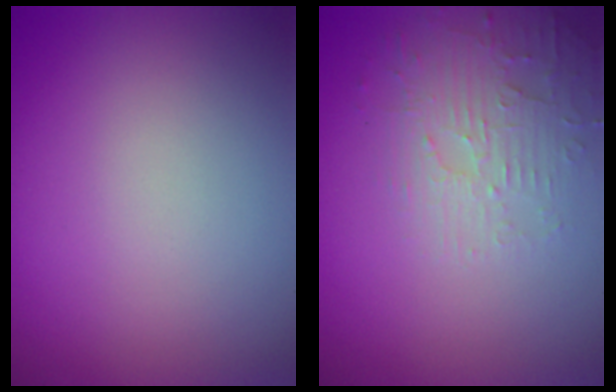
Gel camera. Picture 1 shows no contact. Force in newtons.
{"total": 3.2, "press": 3.1, "slide": 0.7}